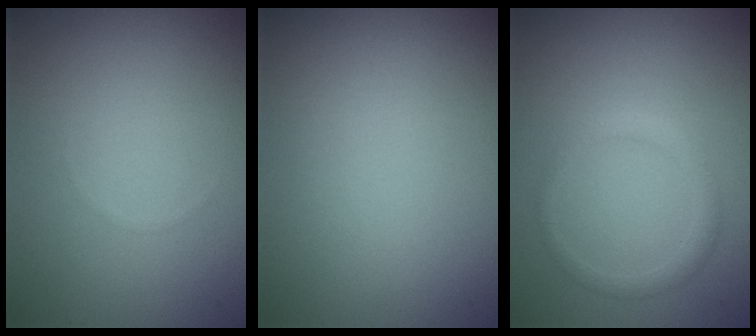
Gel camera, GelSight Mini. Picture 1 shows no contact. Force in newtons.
{"total": 0.0}
{"total": 1.5, "press": 1.5, "slide": 0.1}